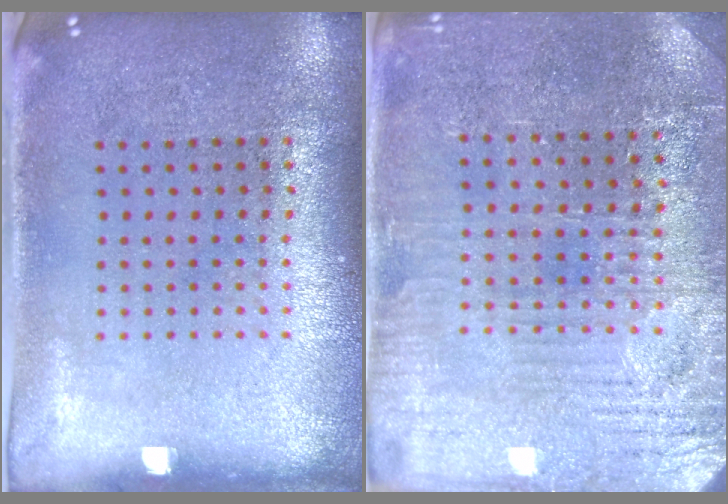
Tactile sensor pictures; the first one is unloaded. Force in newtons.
{"total": 3.4, "press": 3.4, "slide": 0.5}